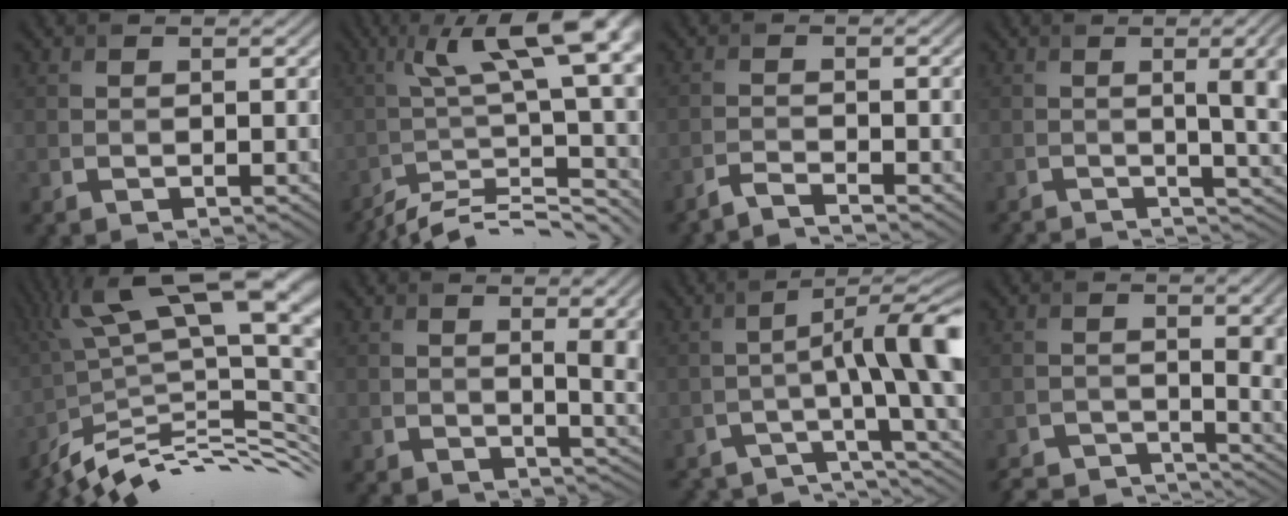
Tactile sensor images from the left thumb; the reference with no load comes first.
{"total": 13.3, "force": [-3.7, 3.4, 12.3], "torque": [-0.196, 0.011, -0.061]}
{"total": 2.5, "force": [-2.2, 0.3, 1.1], "torque": [-0.007, 0.002, -0.056]}
{"total": 9.4, "force": [-1.0, 3.1, 8.8], "torque": [-0.078, 0.005, -0.014]}
{"total": 14.2, "force": [-1.7, 4.1, 13.5], "torque": [-0.219, 0.019, -0.033]}
{"total": 6.9, "force": [1.0, 2.7, 6.3], "torque": [-0.065, 0.007, 0.021]}
{"total": 8.8, "force": [-3.5, 1.2, 7.9], "torque": [-0.099, 0.015, -0.064]}
{"total": 4.7, "force": [-3.1, 1.2, 3.3], "torque": [-0.048, -0.005, -0.053]}